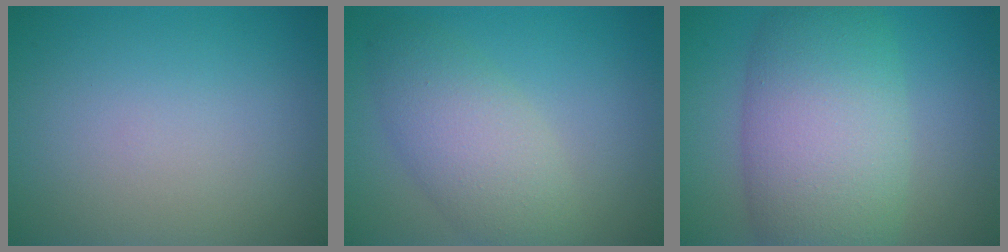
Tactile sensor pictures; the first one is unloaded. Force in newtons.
{"total": 4.8, "press": 4.8, "slide": 0.2}
{"total": 10.0, "press": 10.0, "slide": 0.3}